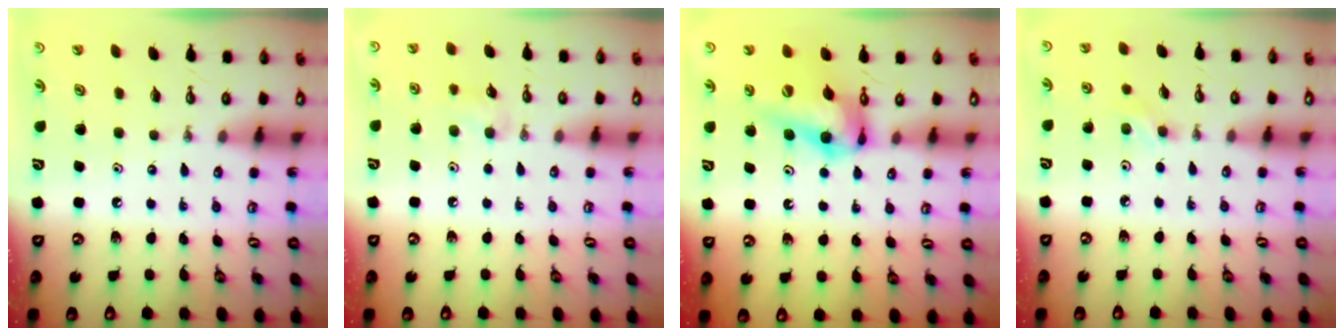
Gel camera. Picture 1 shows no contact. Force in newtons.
{"total": 7.6, "press": 7.3, "slide": 2.3}
{"total": 13.3, "press": 13.2, "slide": 1.5}
{"total": 2.8, "press": 2.7, "slide": 0.8}